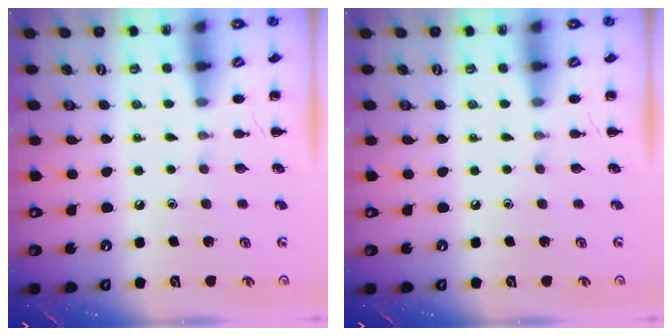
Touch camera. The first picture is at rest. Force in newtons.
{"total": 0.0}